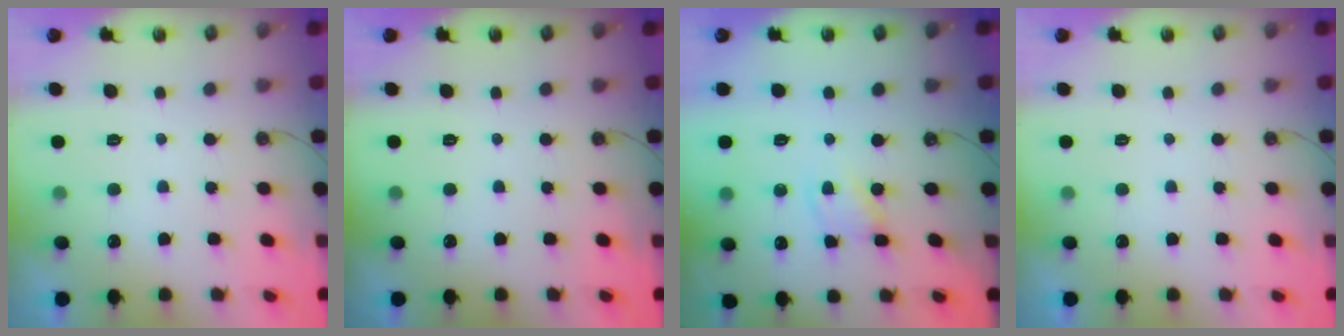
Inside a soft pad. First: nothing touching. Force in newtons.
{"total": 0.0}
{"total": 1.4, "press": 1.4, "slide": 0.1}
{"total": 0.0}